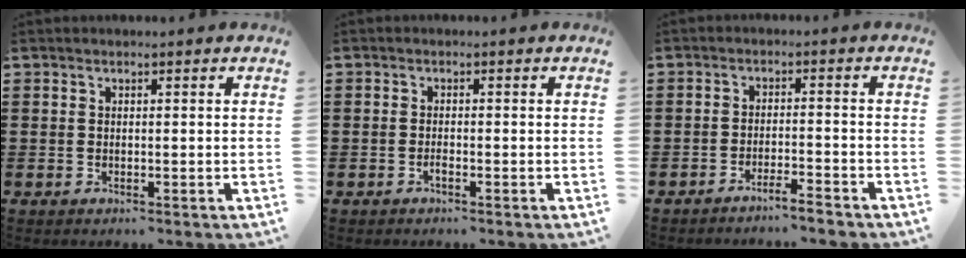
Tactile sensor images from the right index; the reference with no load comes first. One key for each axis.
{"total": 1.0, "fx": -0.7, "fy": 0.2, "fz": 0.7, "tx": -0.016, "ty": -0.005, "tz": -0.011}
{"total": 3.1, "fx": -2.9, "fy": -0.3, "fz": 0.8, "tx": -0.017, "ty": -0.001, "tz": -0.060}